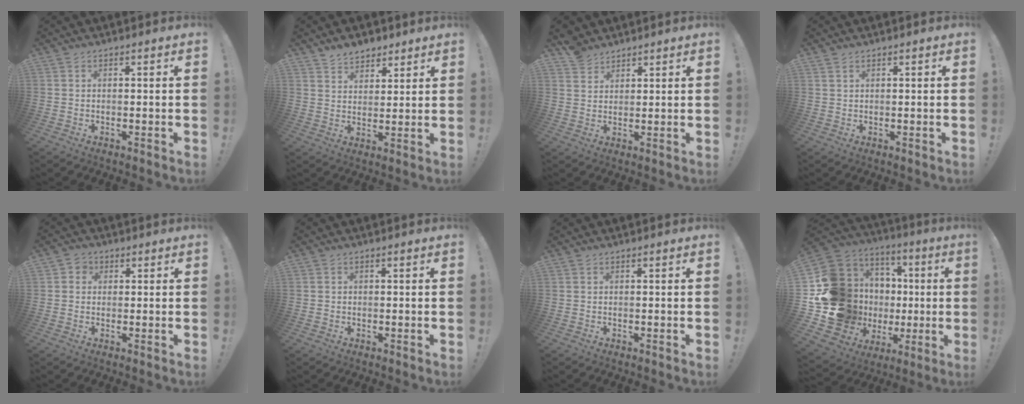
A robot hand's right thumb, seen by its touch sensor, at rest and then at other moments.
{"total": 6.0, "force": [4.9, 3.4, 0.6], "torque": [-0.004, -0.035, 0.093]}
{"total": 5.2, "force": [4.4, 2.7, 0.8], "torque": [-0.005, -0.027, 0.085]}
{"total": 1.0, "force": [0.8, 0.4, 0.5], "torque": [-0.003, -0.004, 0.014]}
{"total": 3.0, "force": [0.3, 2.8, 1.0], "torque": [-0.016, 0.006, 0.007]}
{"total": 1.1, "force": [0.0, 1.0, 0.1], "torque": [-0.006, 0.004, 0.000]}
{"total": 0.0}
{"total": 21.6, "force": [0.2, 18.1, 11.7], "torque": [-0.236, -0.027, 0.076]}